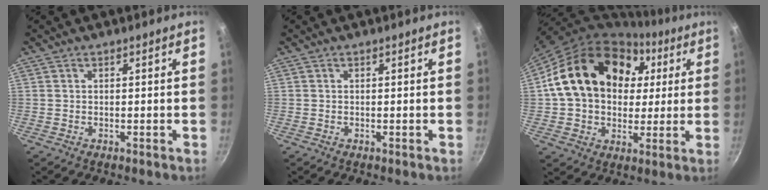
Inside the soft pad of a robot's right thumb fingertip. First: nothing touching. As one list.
[{"total": 0.0}, {"total": 23.2, "force": [5.3, 17.6, 14.2], "torque": [-0.225, 0.025, 0.086]}]